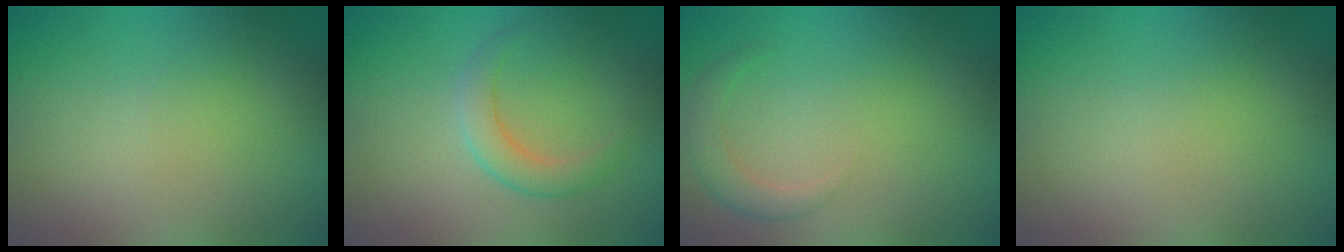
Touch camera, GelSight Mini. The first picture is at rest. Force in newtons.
{"total": 2.7, "press": 2.7, "slide": 0.1}
{"total": 2.4, "press": 2.4, "slide": 0.4}
{"total": 0.0}